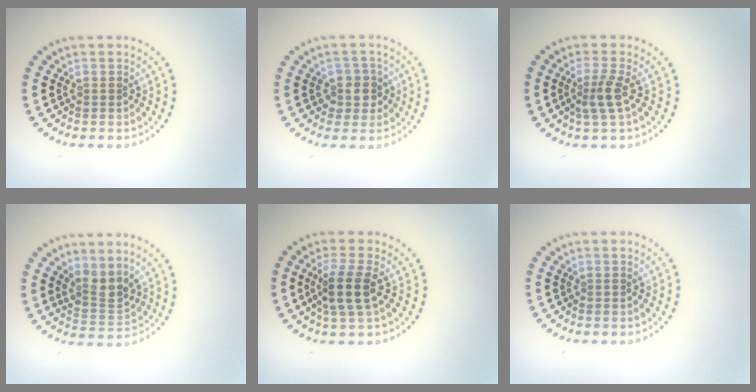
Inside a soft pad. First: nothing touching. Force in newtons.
{"total": 2.3, "press": 1.9, "slide": 1.2}
{"total": 2.3, "press": 1.7, "slide": 1.5}
{"total": 2.6, "press": 2.0, "slide": 1.7}
{"total": 3.1, "press": 2.6, "slide": 1.8}
{"total": 0.0}